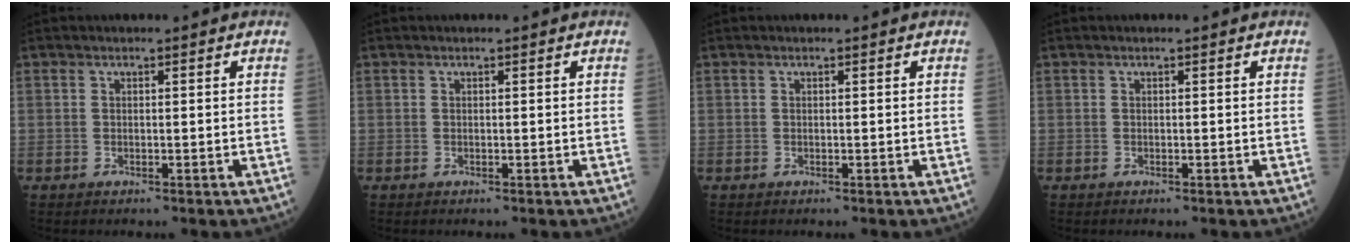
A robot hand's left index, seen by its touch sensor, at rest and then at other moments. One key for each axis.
{"total": 0.0}
{"total": 0.0}
{"total": 0.0}